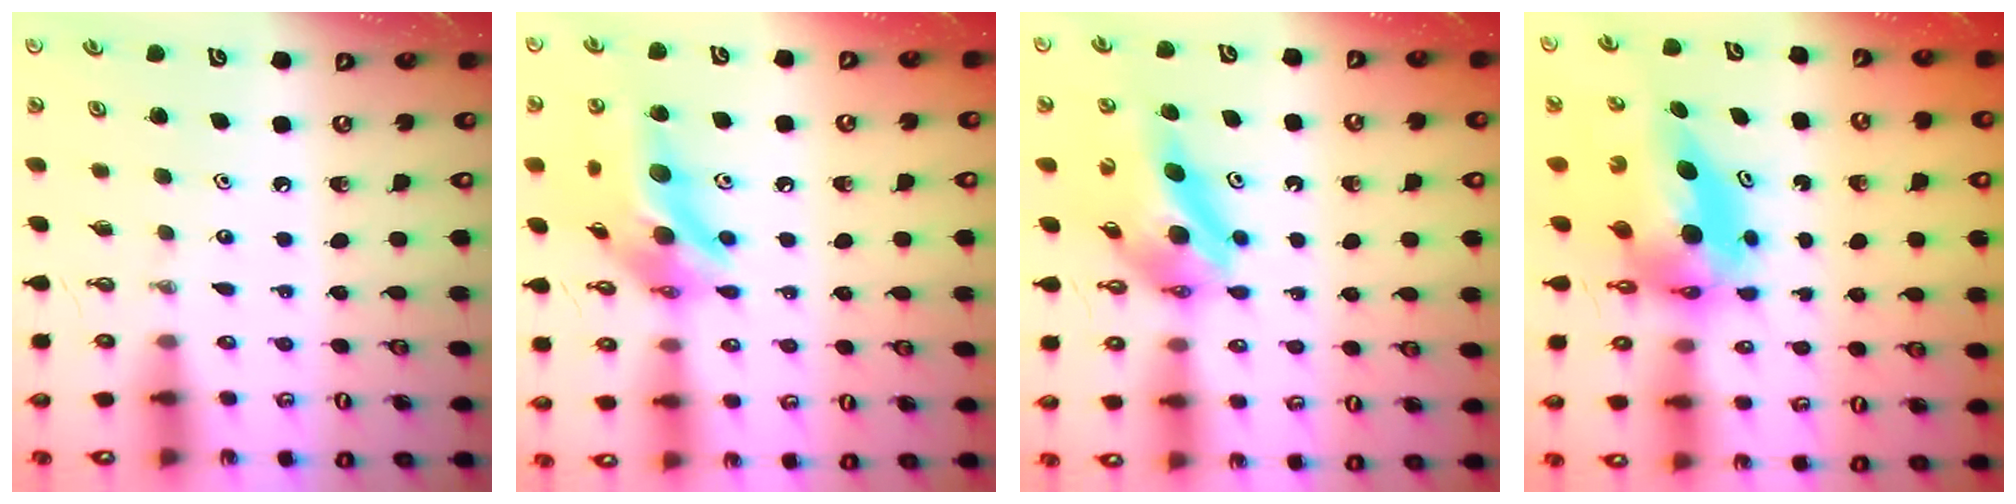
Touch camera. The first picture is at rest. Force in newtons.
{"total": 16.5, "press": 16.2, "slide": 3.4}
{"total": 10.7, "press": 10.7, "slide": 1.1}
{"total": 7.7, "press": 7.7, "slide": 0.9}